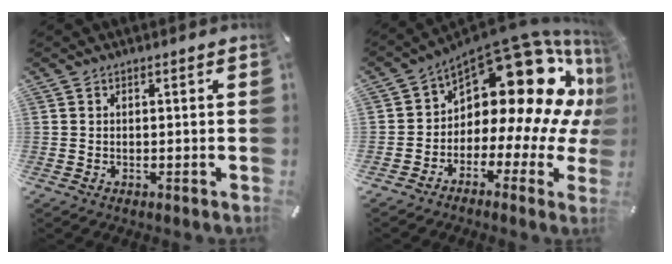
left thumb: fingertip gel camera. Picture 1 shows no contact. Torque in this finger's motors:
{"motor_torque": [2.42, 2.59, 0.49, 0.02, 0.16]}